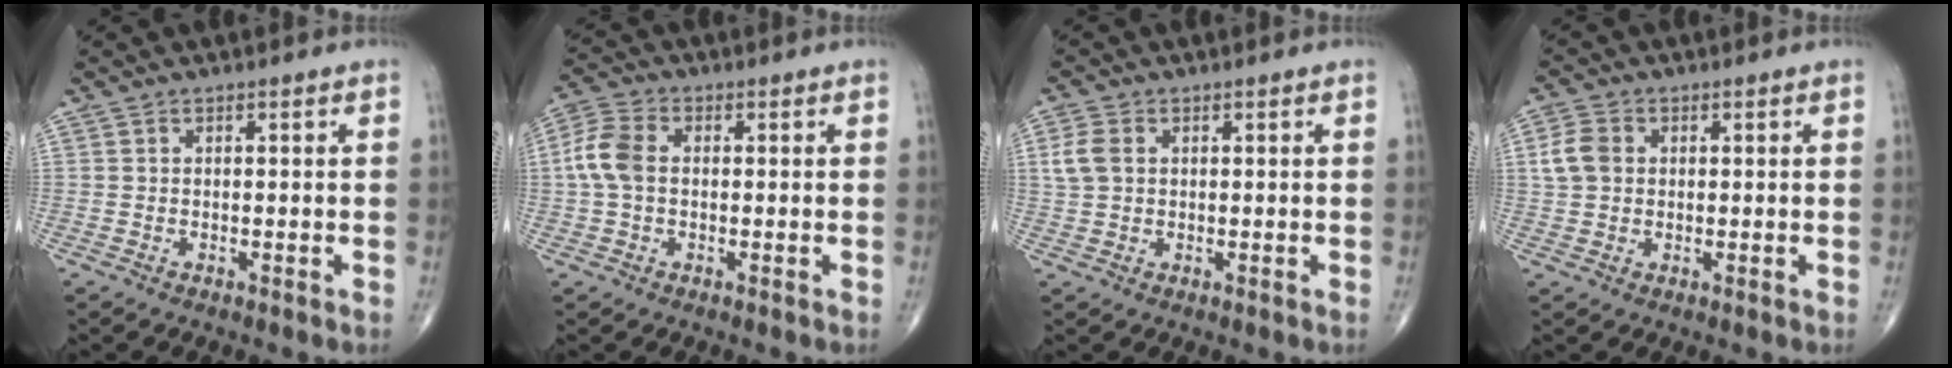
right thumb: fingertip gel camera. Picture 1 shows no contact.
{"total": 6.9, "force": [0.2, 4.6, 5.1], "torque": [-0.119, 0.019, -0.003]}
{"total": 4.2, "force": [0.9, 3.0, 2.8], "torque": [-0.063, 0.006, 0.018]}
{"total": 5.0, "force": [0.8, 3.9, 3.0], "torque": [-0.058, 0.007, 0.011]}